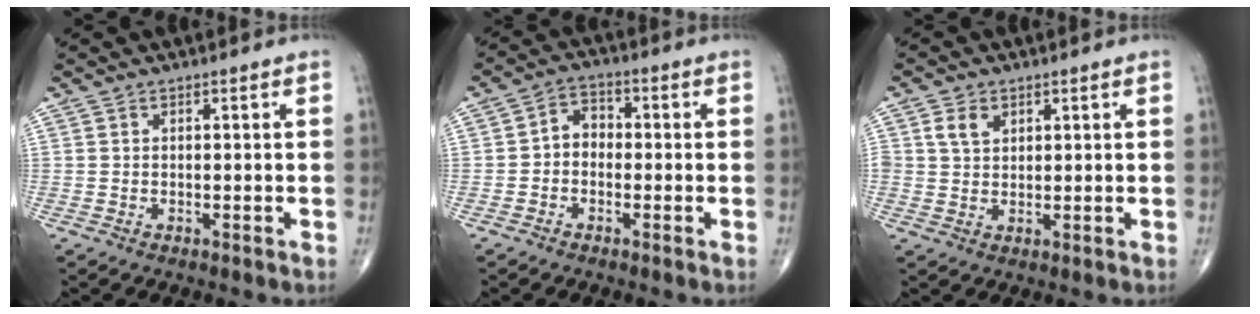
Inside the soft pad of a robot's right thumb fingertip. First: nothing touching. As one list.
[{"total": 4.5, "force": [-0.8, 3.5, 2.6], "torque": [-0.023, 0.020, -0.028]}, {"total": 3.7, "force": [1.7, 2.7, 2.0], "torque": [-0.024, -0.005, 0.033]}]